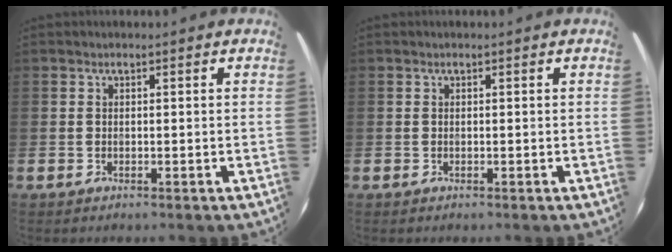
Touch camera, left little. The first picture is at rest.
{"total": 0.0}